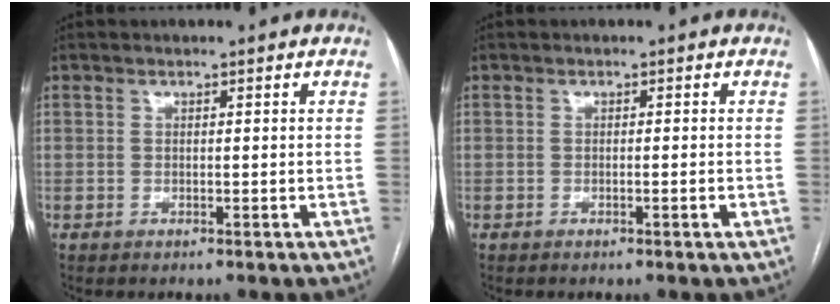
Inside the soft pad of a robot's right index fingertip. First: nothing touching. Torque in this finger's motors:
{"motor_torque": [0.13, 0.02, 0.09, -0.01]}